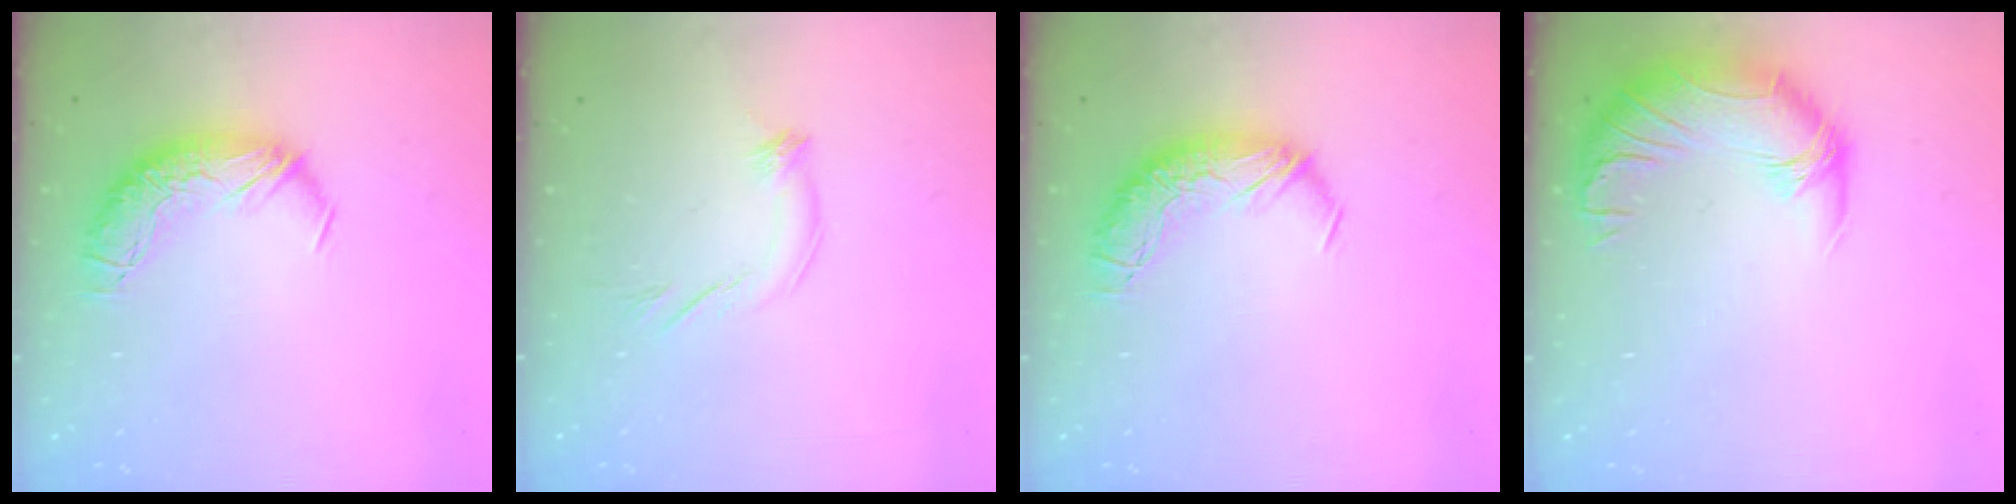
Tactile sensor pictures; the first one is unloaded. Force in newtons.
{"total": 4.5, "press": 4.3, "slide": 1.2}
{"total": 0.0}
{"total": 2.4, "press": 0.8, "slide": 2.3}